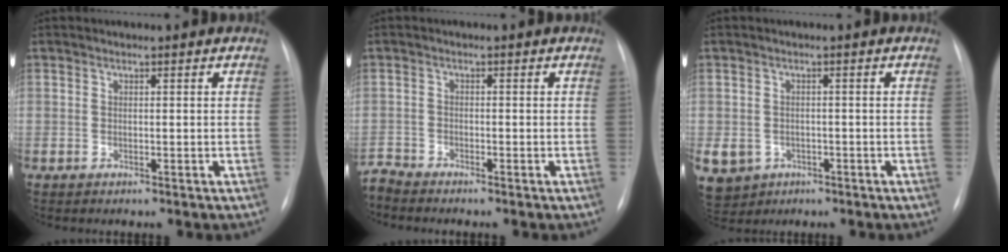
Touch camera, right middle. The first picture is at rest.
{"total": 2.5, "force": [-2.4, -0.7, -0.1], "torque": [-0.004, -0.016, -0.049]}
{"total": 11.5, "force": [-4.7, 9.7, 4.0], "torque": [-0.129, 0.003, -0.060]}